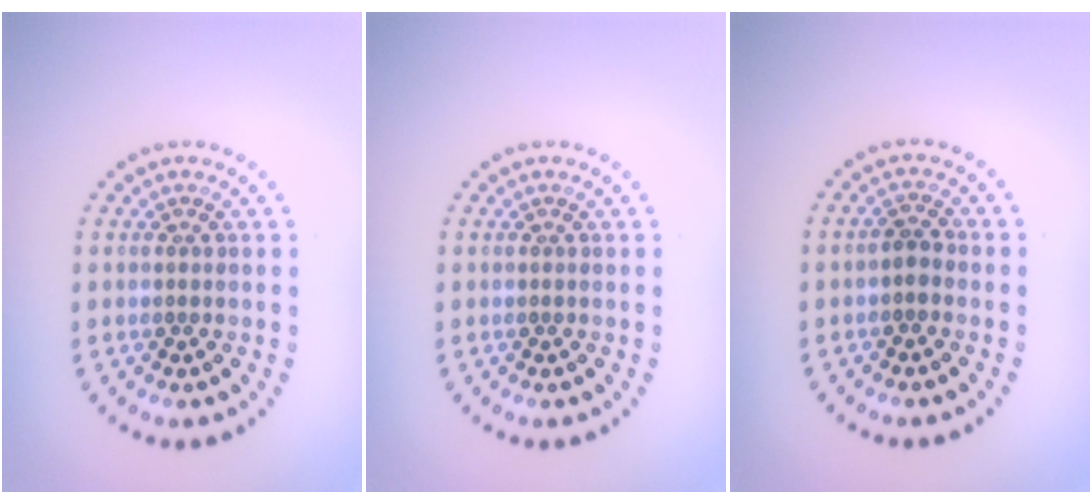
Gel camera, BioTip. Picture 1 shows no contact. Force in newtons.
{"total": 0.0}
{"total": 1.4, "press": 1.3, "slide": 0.4}